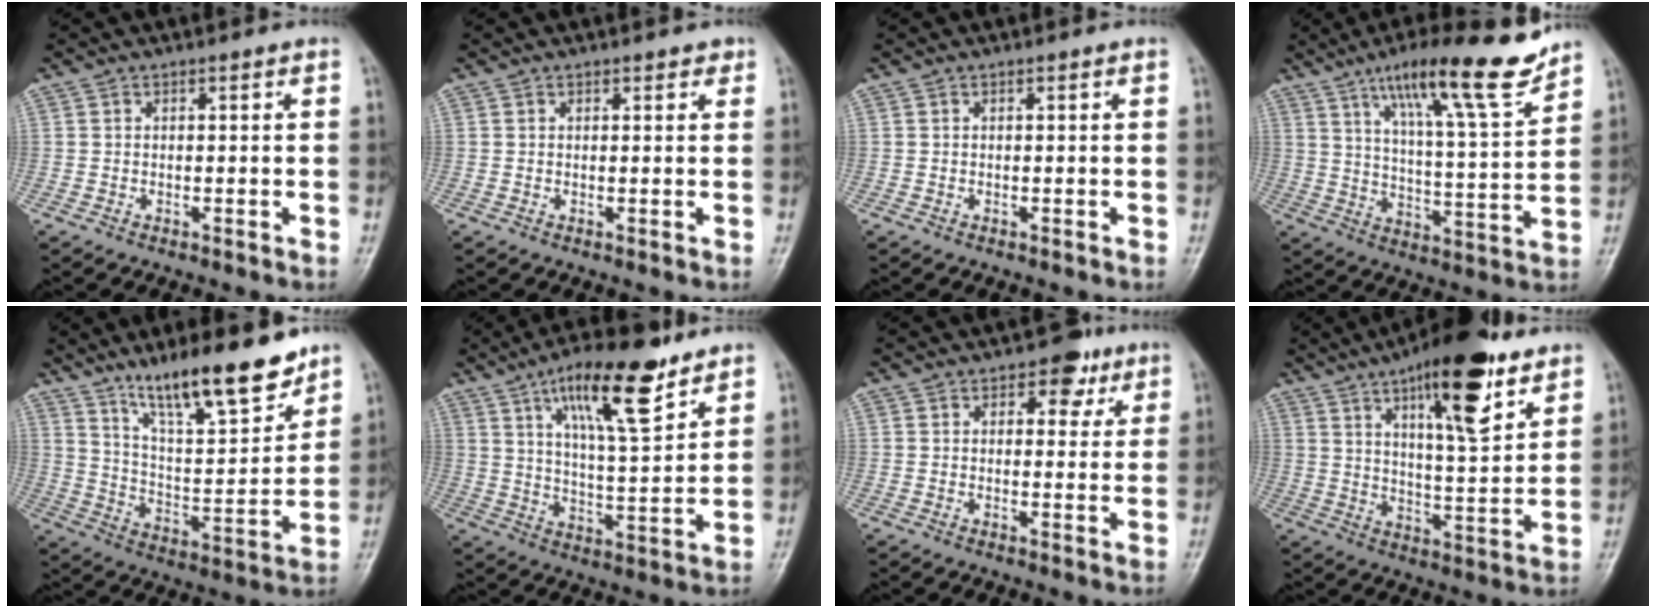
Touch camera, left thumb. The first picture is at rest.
{"total": 1.2, "force": [0.9, 0.7, 0.5], "torque": [0.004, -0.004, 0.006]}
{"total": 0.0}
{"total": 17.9, "force": [12.6, 2.5, 12.5], "torque": [-0.175, -0.067, 0.200]}
{"total": 17.3, "force": [12.8, 4.1, 10.9], "torque": [-0.149, -0.082, 0.224]}
{"total": 16.1, "force": [9.7, 4.8, 11.9], "torque": [-0.173, -0.047, 0.164]}
{"total": 5.7, "force": [3.0, 3.6, 3.2], "torque": [-0.005, -0.010, 0.034]}
{"total": 17.8, "force": [10.2, 5.5, 13.5], "torque": [-0.178, -0.048, 0.158]}